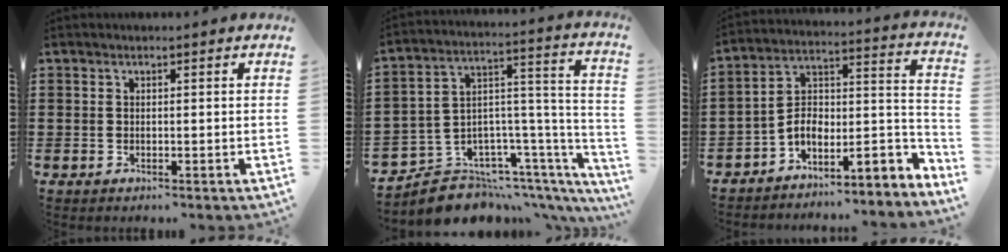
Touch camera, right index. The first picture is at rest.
{"total": 7.8, "force": [-6.6, 3.7, 1.9], "torque": [-0.040, 0.003, -0.121]}
{"total": 5.5, "force": [-2.5, 3.3, 3.7], "torque": [-0.074, -0.016, -0.046]}